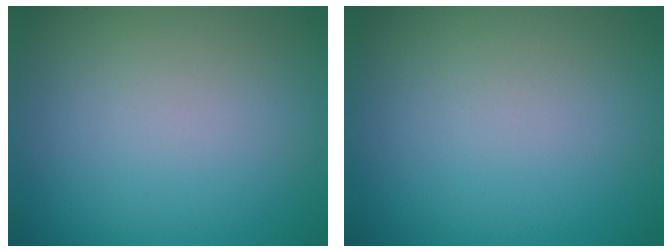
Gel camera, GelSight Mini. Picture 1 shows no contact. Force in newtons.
{"total": 0.0}